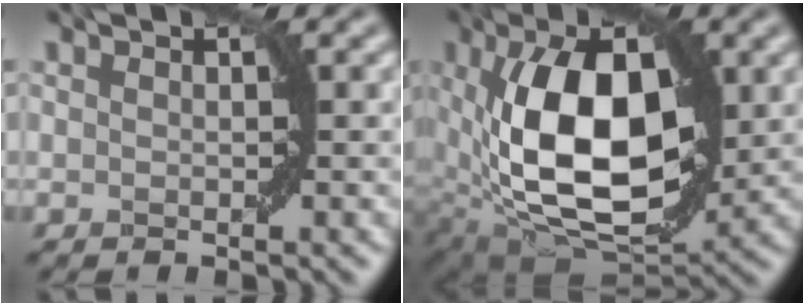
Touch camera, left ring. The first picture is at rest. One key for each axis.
{"total": 14.2, "fx": 1.2, "fy": 7.8, "fz": 11.7, "tx": -0.206, "ty": 0.002, "tz": 0.019}